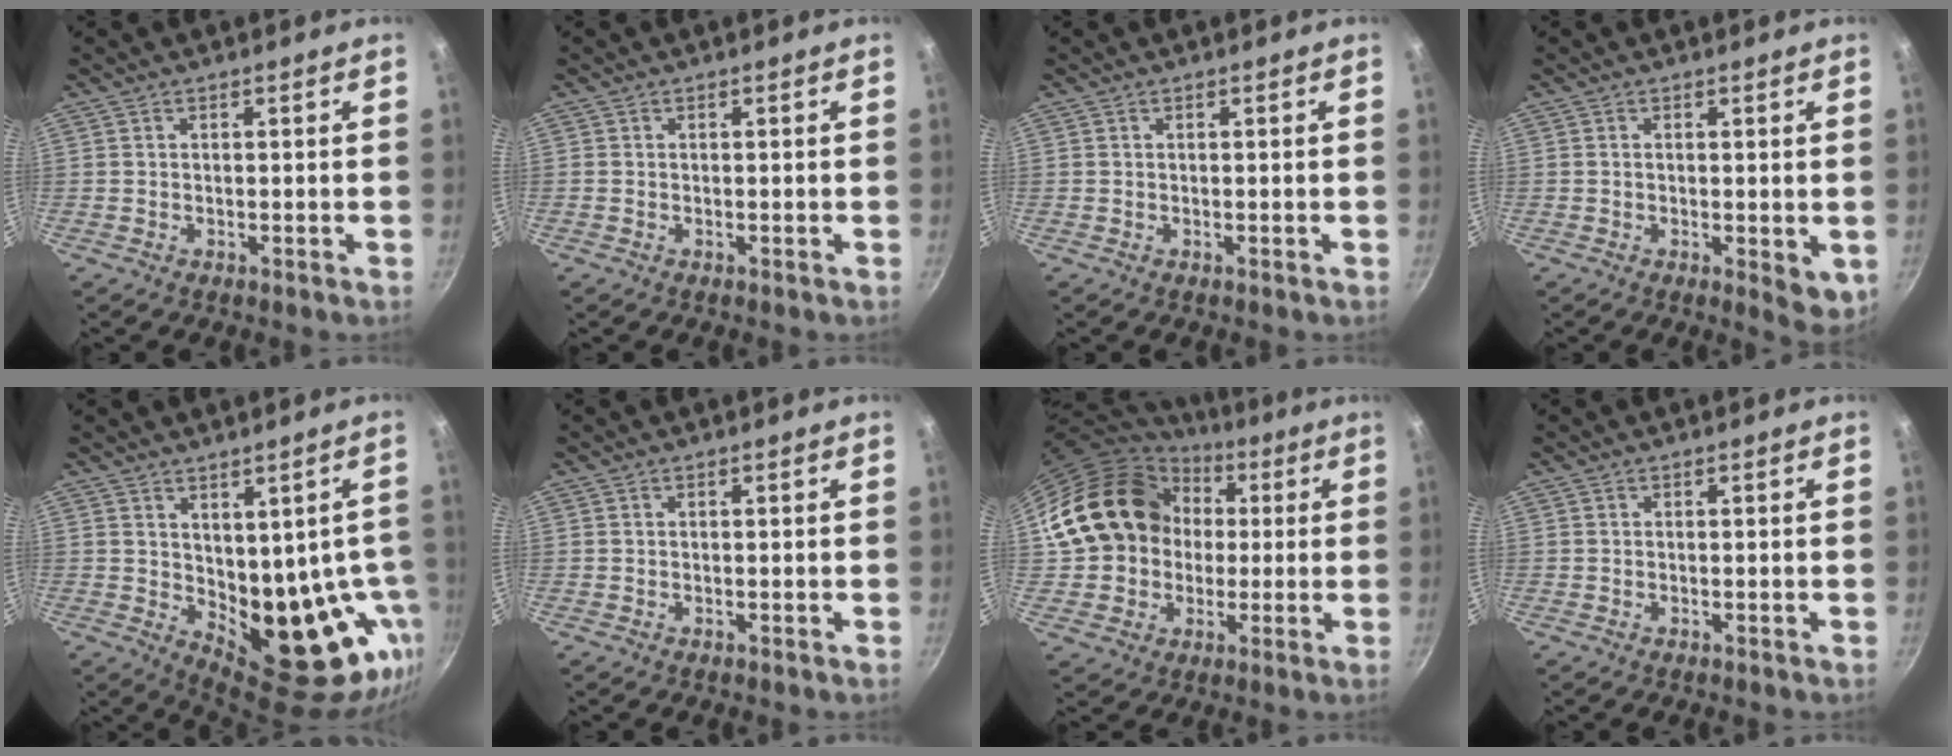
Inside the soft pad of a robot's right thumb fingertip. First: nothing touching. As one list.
[{"total": 0.0}, {"total": 0.0}, {"total": 4.9, "force": [-0.3, 2.0, 4.4], "torque": [-0.057, -0.012, -0.003]}, {"total": 16.9, "force": [-0.5, 10.0, 13.6], "torque": [-0.120, -0.018, 0.022]}, {"total": 0.0}, {"total": 18.5, "force": [2.5, 15.9, 9.2], "torque": [-0.144, 0.041, 0.046]}, {"total": 0.0}]